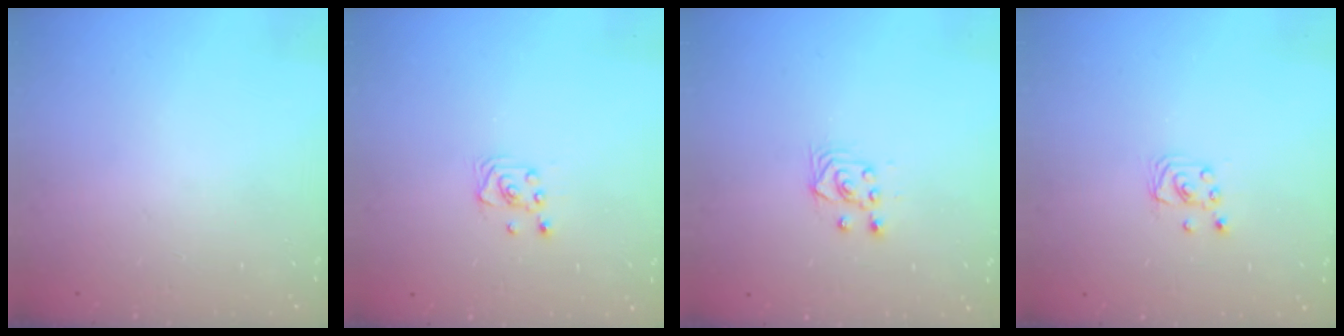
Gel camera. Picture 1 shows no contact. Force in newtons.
{"total": 2.6, "press": 2.6, "slide": 0.3}
{"total": 3.6, "press": 3.3, "slide": 1.5}
{"total": 2.0, "press": 2.0, "slide": 0.2}